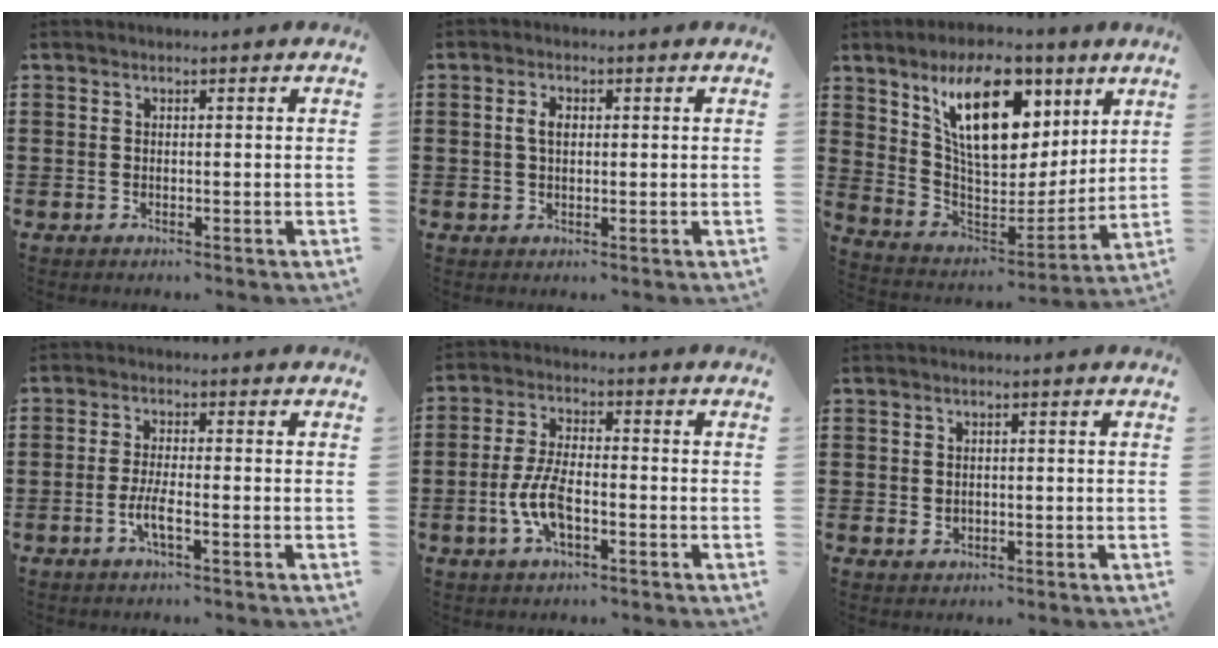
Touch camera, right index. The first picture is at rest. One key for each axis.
{"total": 2.6, "fx": 0.4, "fy": 1.4, "fz": 2.2, "tx": -0.045, "ty": 0.009, "tz": 0.005}
{"total": 14.7, "fx": 8.0, "fy": 7.3, "fz": 10.0, "tx": -0.179, "ty": -0.020, "tz": 0.142}
{"total": 3.6, "fx": -1.5, "fy": 0.6, "fz": 3.2, "tx": -0.067, "ty": -0.004, "tz": -0.032}
{"total": 7.3, "fx": -2.1, "fy": 3.1, "fz": 6.2, "tx": -0.147, "ty": -0.004, "tz": -0.047}
{"total": 1.0, "fx": 0.2, "fy": 0.9, "fz": 0.4, "tx": -0.010, "ty": 0.007, "tz": 0.003}